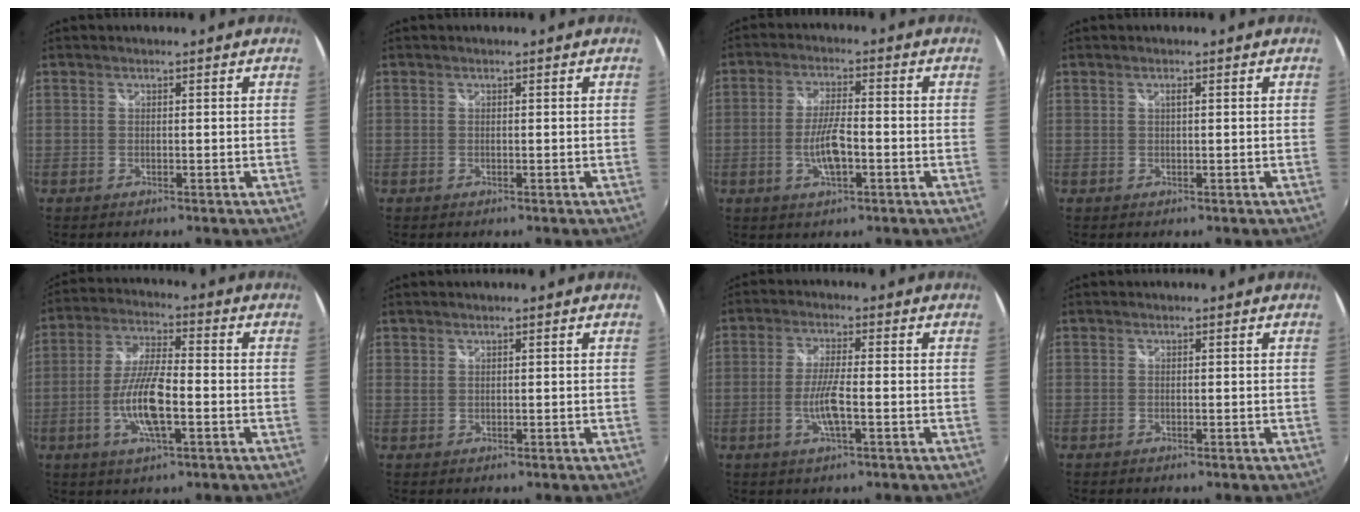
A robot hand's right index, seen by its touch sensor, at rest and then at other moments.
{"total": 0.0}
{"total": 6.6, "force": [-2.1, 1.8, 6.0], "torque": [-0.118, -0.002, -0.038]}
{"total": 0.6, "force": [0.2, 0.0, 0.5], "torque": [-0.009, 0.002, 0.003]}
{"total": 10.6, "force": [-3.1, 2.6, 9.8], "torque": [-0.198, -0.003, -0.061]}
{"total": 0.6, "force": [0.5, 0.2, 0.1], "torque": [-0.001, 0.001, 0.010]}
{"total": 5.8, "force": [-1.8, 0.5, 5.5], "torque": [-0.110, -0.006, -0.034]}
{"total": 0.0}